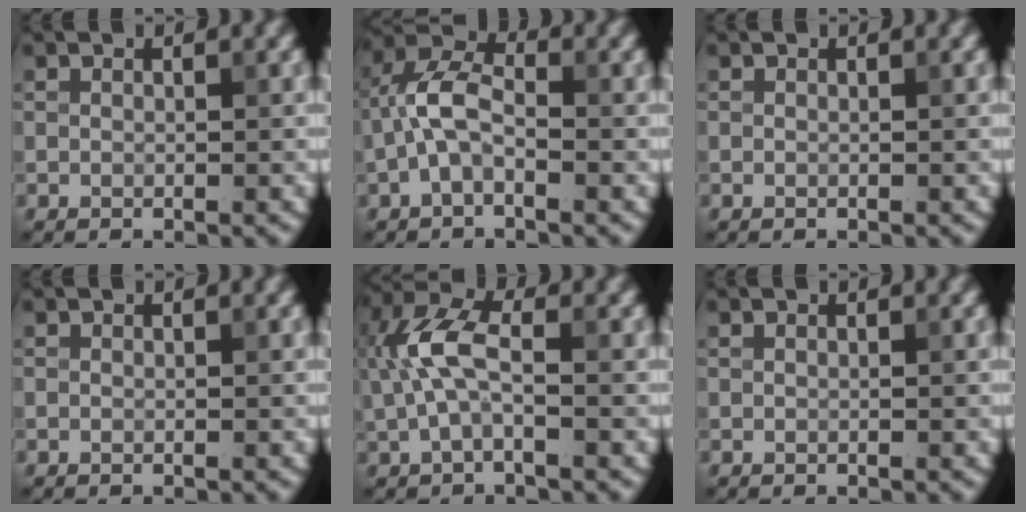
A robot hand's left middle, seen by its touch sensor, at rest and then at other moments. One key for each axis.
{"total": 4.2, "fx": -1.1, "fy": 2.1, "fz": 3.4, "tx": -0.075, "ty": 0.019, "tz": -0.031}
{"total": 0.0}
{"total": 0.0}
{"total": 5.0, "fx": 0.4, "fy": 2.3, "fz": 4.4, "tx": -0.104, "ty": 0.017, "tz": 0.003}
{"total": 0.0}